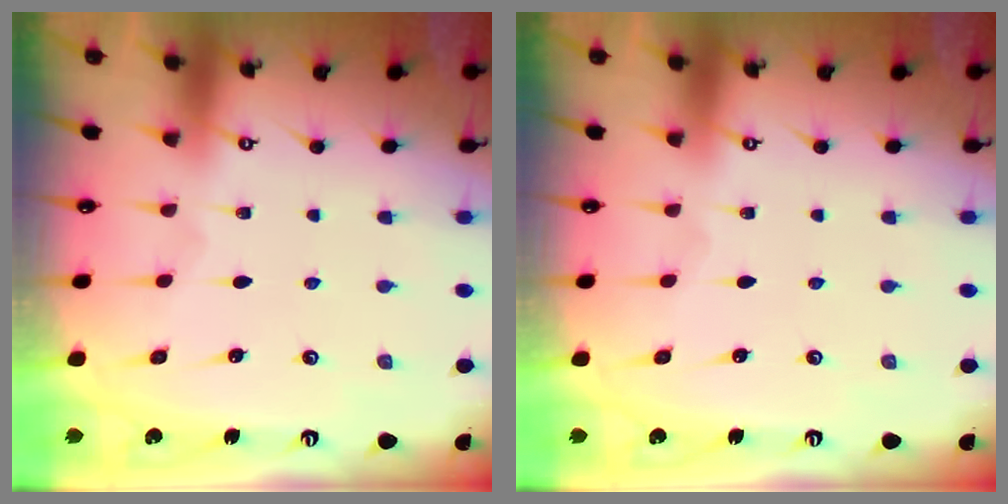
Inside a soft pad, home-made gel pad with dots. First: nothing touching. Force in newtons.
{"total": 0.0}